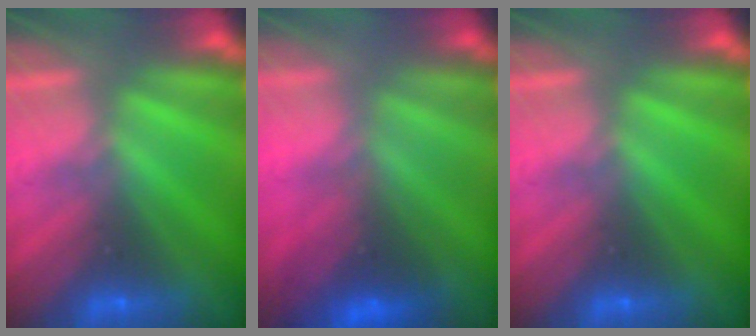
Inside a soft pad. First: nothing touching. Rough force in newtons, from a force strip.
{"total": 2.5}
{"total": 0.0}